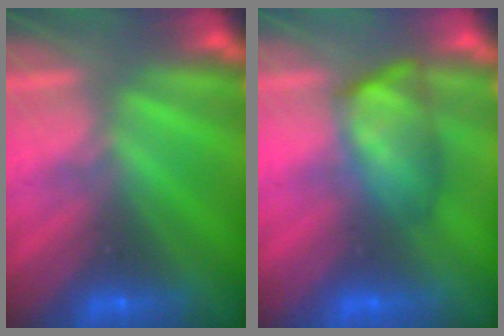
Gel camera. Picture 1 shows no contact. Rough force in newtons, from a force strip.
{"total": 4.5}